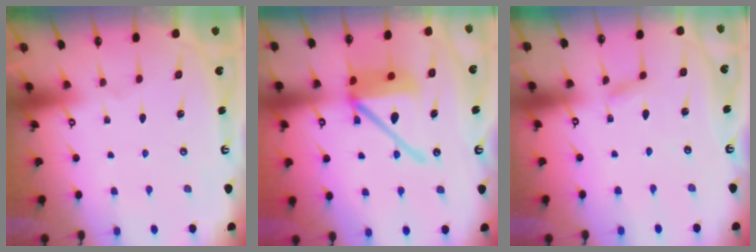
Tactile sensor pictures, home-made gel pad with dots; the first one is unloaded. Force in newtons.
{"total": 15.1, "press": 14.8, "slide": 2.7}
{"total": 2.0, "press": 2.0, "slide": 0.2}